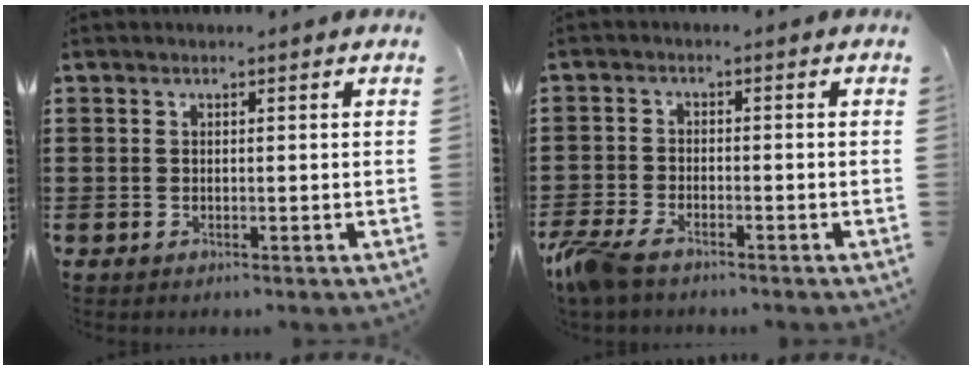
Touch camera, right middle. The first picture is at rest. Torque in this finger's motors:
{"motor_torque": [0.81, -0.31, 0.15, 0.05]}